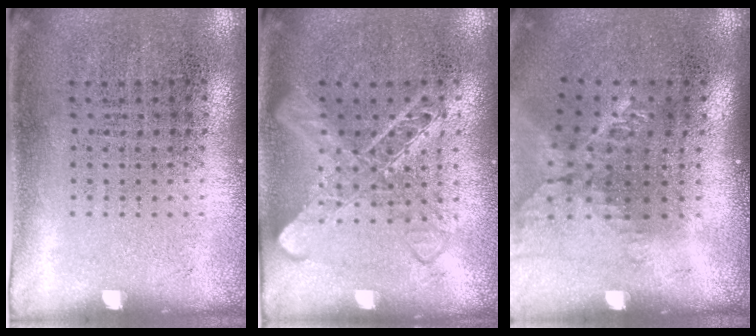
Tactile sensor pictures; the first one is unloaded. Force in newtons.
{"total": 2.8, "press": 2.7, "slide": 0.5}
{"total": 1.7, "press": 1.3, "slide": 1.0}